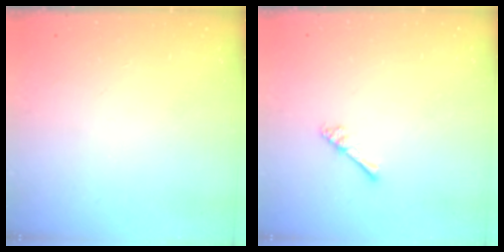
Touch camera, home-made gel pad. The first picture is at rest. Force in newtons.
{"total": 2.5, "press": 2.5, "slide": 0.4}